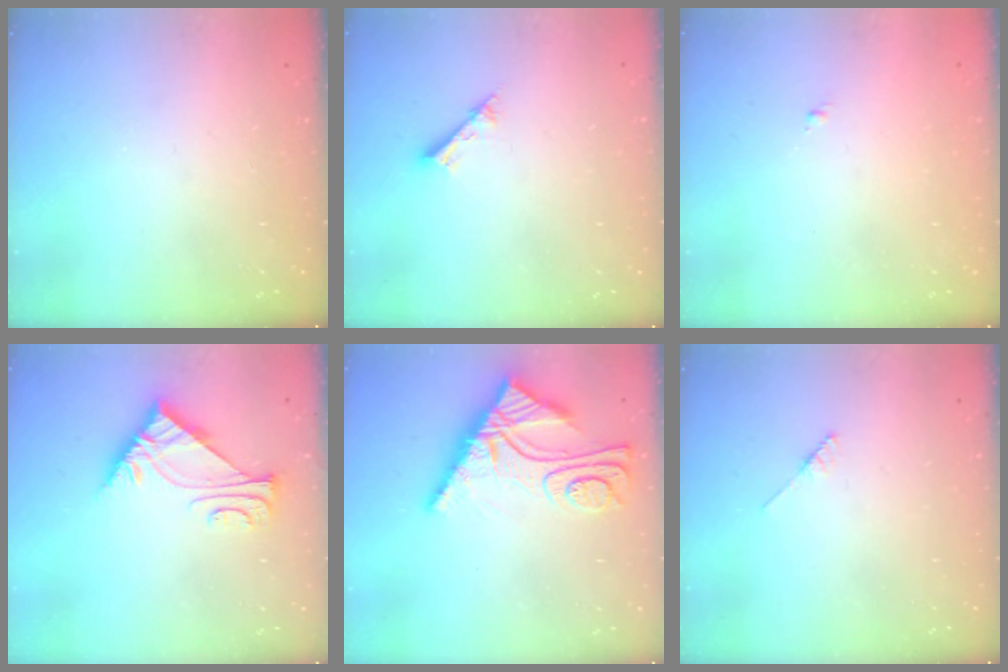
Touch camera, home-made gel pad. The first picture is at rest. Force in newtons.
{"total": 2.6, "press": 2.6, "slide": 0.1}
{"total": 0.7, "press": 0.7, "slide": 0.2}
{"total": 6.6, "press": 6.6, "slide": 0.2}
{"total": 11.4, "press": 11.4, "slide": 1.0}
{"total": 2.2, "press": 2.2, "slide": 0.2}